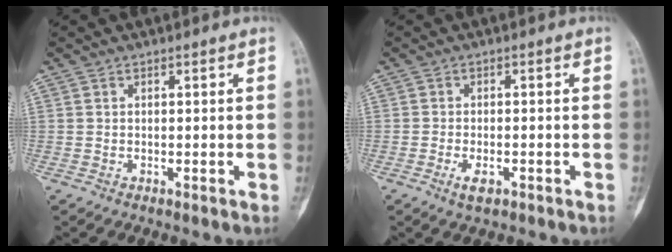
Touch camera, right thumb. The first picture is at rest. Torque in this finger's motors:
{"motor_torque": [-0.32, -0.25, 0.24, 0.21, 0.04]}